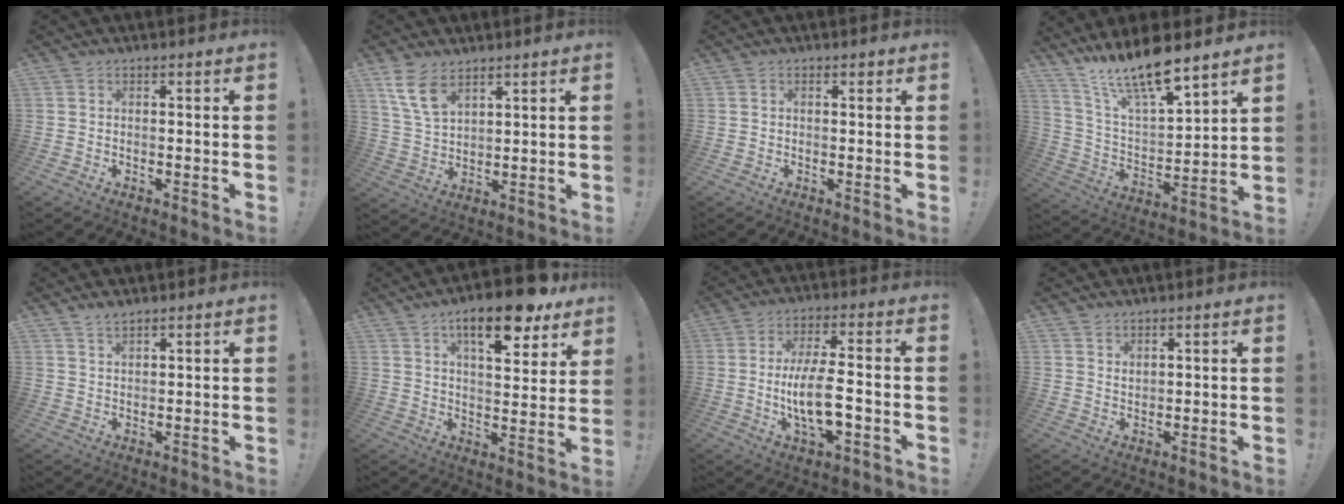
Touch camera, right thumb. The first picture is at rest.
{"total": 8.8, "force": [5.6, 4.2, 5.2], "torque": [-0.092, -0.022, 0.109]}
{"total": 0.6, "force": [0.4, 0.4, 0.3], "torque": [0.001, -0.001, 0.005]}
{"total": 14.3, "force": [12.2, 2.3, 7.1], "torque": [-0.136, -0.099, 0.213]}
{"total": 2.5, "force": [2.3, 0.4, 1.0], "torque": [-0.018, -0.014, 0.041]}
{"total": 15.1, "force": [9.4, 4.6, 10.9], "torque": [-0.163, -0.052, 0.151]}
{"total": 12.1, "force": [-2.1, 3.9, 11.3], "torque": [-0.202, -0.005, -0.045]}
{"total": 2.0, "force": [1.6, 0.8, 0.7], "torque": [-0.004, -0.011, 0.029]}